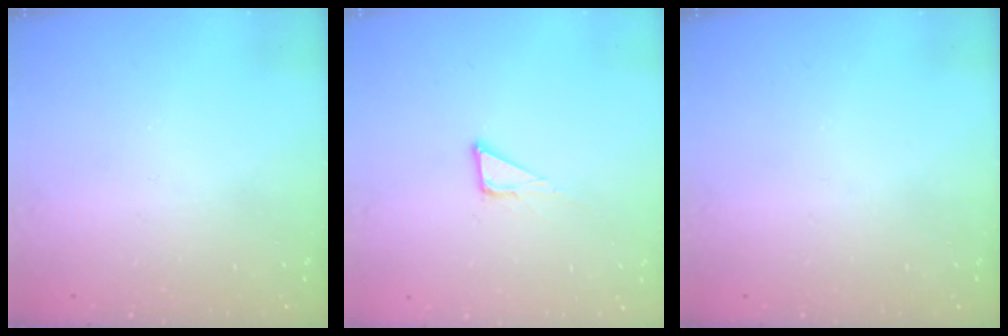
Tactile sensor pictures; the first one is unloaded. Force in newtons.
{"total": 1.9, "press": 1.9, "slide": 0.1}
{"total": 0.0}